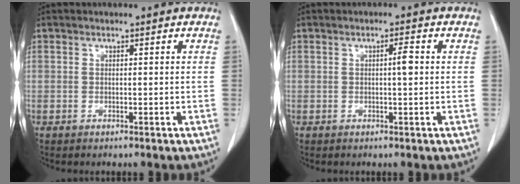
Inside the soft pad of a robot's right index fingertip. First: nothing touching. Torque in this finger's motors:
{"motor_torque": [0.28, -0.01, 0.03, 0.02]}